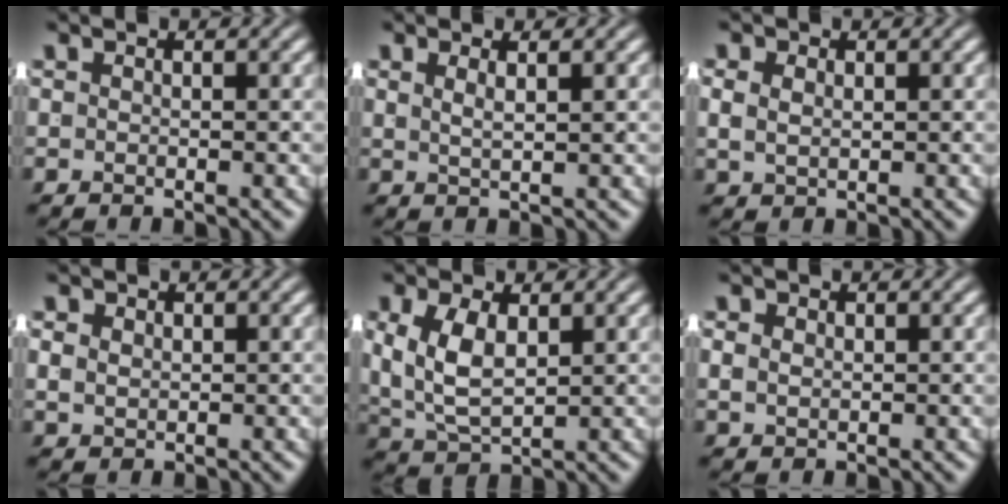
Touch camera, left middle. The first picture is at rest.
{"total": 1.5, "force": [0.7, -0.9, 1.0], "torque": [-0.009, -0.008, 0.024]}
{"total": 1.4, "force": [0.6, 0.8, 1.0], "torque": [-0.019, -0.010, 0.023]}
{"total": 1.6, "force": [0.6, 1.2, 0.8], "torque": [-0.017, -0.010, 0.022]}
{"total": 5.2, "force": [0.3, 3.6, 3.8], "torque": [-0.088, -0.023, 0.024]}
{"total": 0.9, "force": [0.3, 0.6, 0.7], "torque": [-0.011, -0.009, 0.016]}